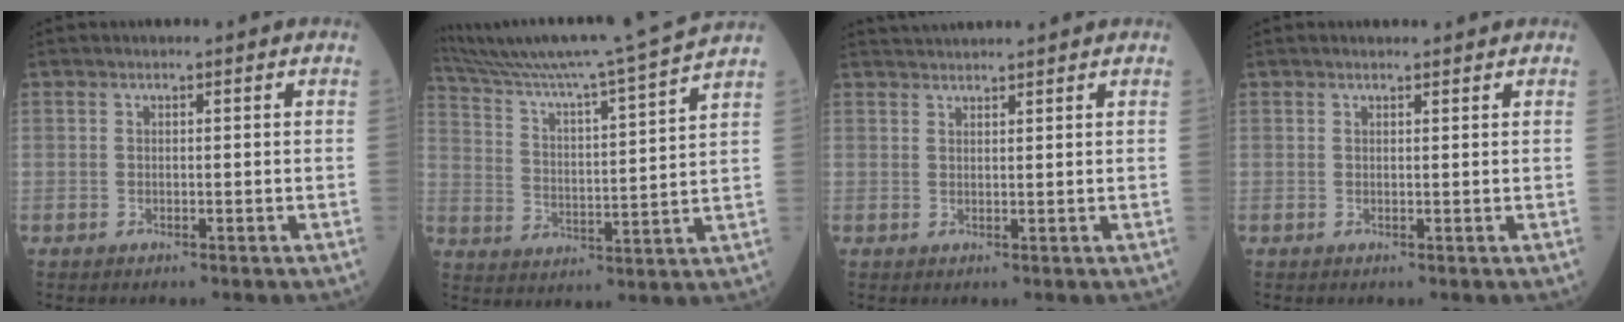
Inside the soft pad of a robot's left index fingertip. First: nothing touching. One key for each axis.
{"total": 19.2, "fx": 17.0, "fy": -2.6, "fz": 8.5, "tx": -0.154, "ty": -0.029, "tz": 0.255}
{"total": 4.3, "fx": 4.1, "fy": -0.5, "fz": 1.1, "tx": -0.016, "ty": 0.032, "tz": 0.068}
{"total": 1.9, "fx": 1.8, "fy": 0.2, "fz": 0.6, "tx": -0.011, "ty": 0.009, "tz": 0.022}